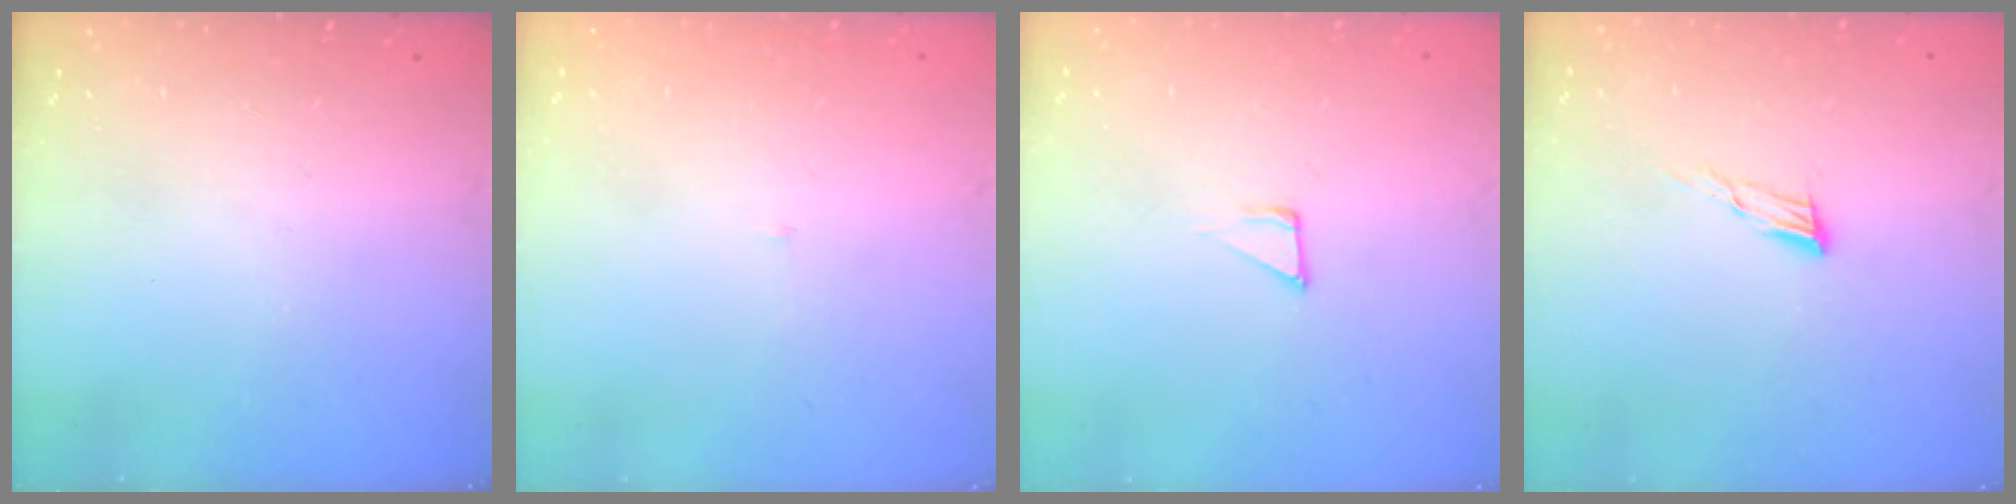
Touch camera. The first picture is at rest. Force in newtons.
{"total": 2.1, "press": 2.1, "slide": 0.1}
{"total": 4.8, "press": 4.8, "slide": 0.4}
{"total": 6.6, "press": 6.6, "slide": 1.0}